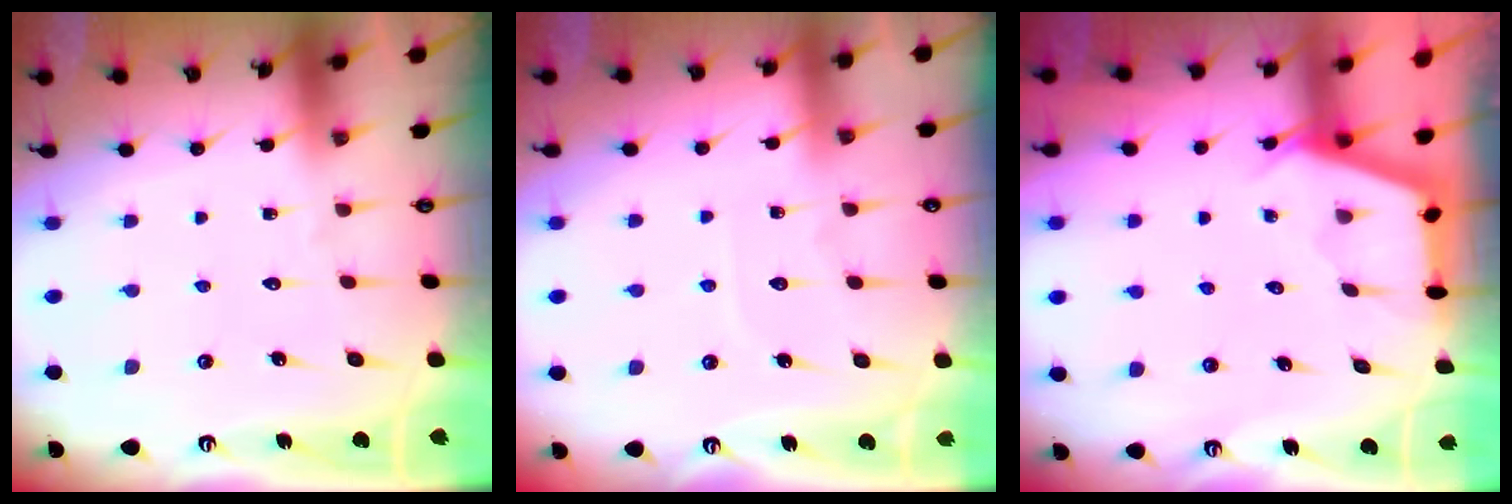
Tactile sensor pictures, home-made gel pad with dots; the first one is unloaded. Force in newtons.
{"total": 3.6, "press": 3.6, "slide": 0.4}
{"total": 2.7, "press": 2.7, "slide": 0.3}